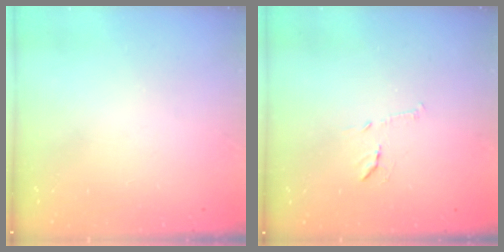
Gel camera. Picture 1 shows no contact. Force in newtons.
{"total": 9.1, "press": 9.1, "slide": 0.4}